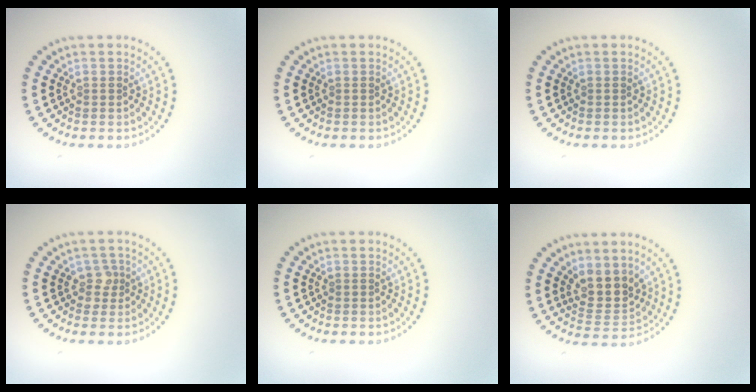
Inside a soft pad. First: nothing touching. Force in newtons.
{"total": 0.0}
{"total": 0.0}
{"total": 1.5, "press": 1.2, "slide": 1.0}
{"total": 0.0}
{"total": 3.5, "press": 3.0, "slide": 1.8}